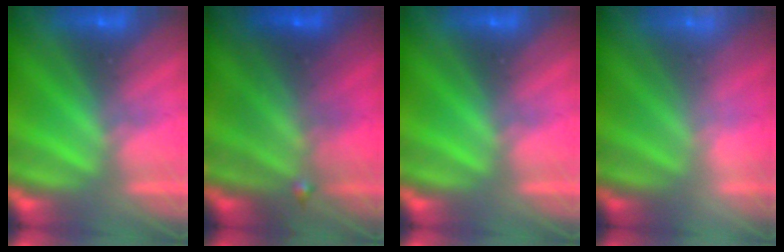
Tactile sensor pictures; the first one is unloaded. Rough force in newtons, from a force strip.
{"total": 7.0}
{"total": 0.0}
{"total": 2.1}